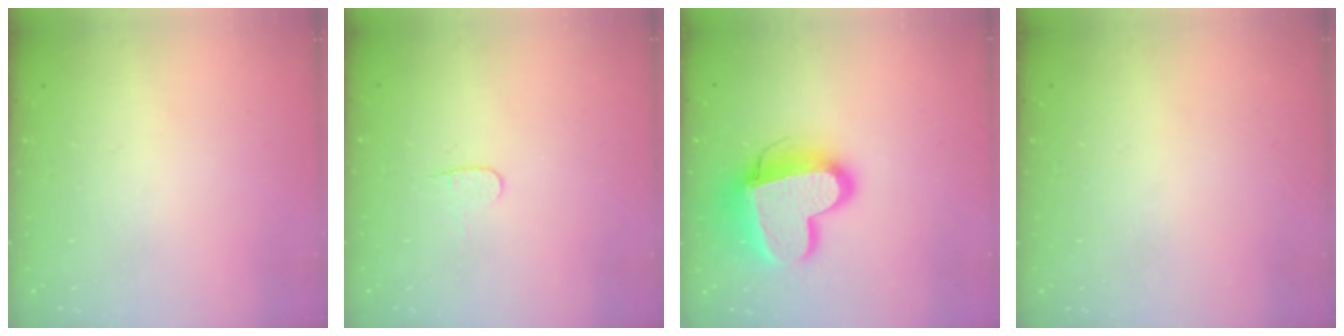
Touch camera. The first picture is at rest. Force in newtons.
{"total": 3.3, "press": 3.3, "slide": 0.4}
{"total": 17.7, "press": 17.6, "slide": 1.5}
{"total": 0.5, "press": 0.5, "slide": 0.1}